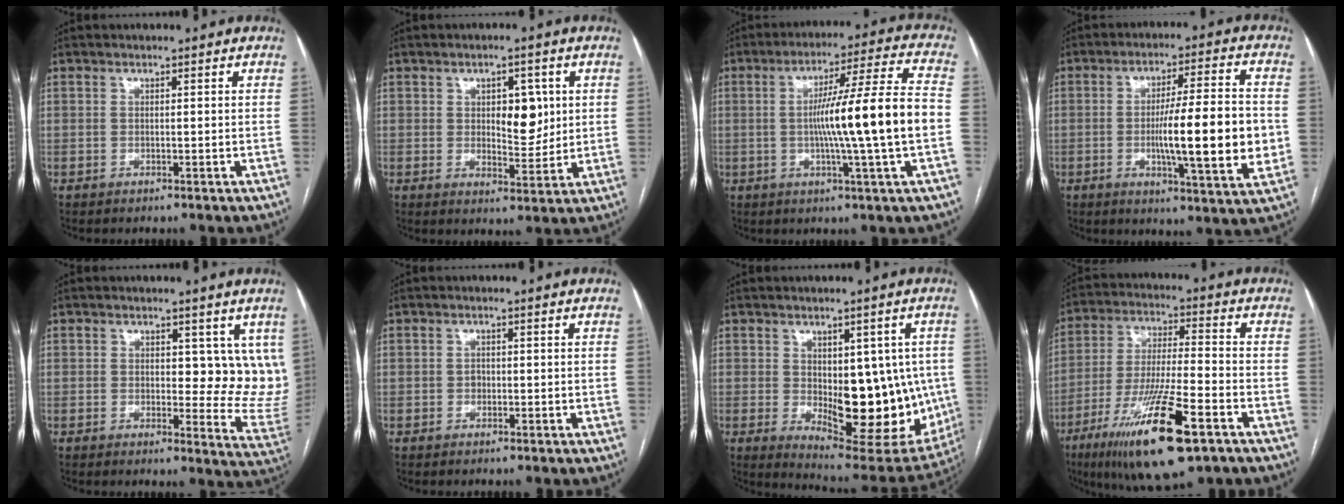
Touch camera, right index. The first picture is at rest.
{"total": 6.2, "force": [1.5, 3.0, 5.2], "torque": [-0.070, 0.001, 0.027]}
{"total": 15.2, "force": [-1.4, -1.5, 15.1], "torque": [-0.240, 0.005, -0.027]}
{"total": 15.0, "force": [-1.7, 1.2, 14.9], "torque": [-0.228, -0.004, -0.029]}
{"total": 8.6, "force": [3.7, 4.6, 6.3], "torque": [-0.058, -0.022, 0.043]}
{"total": 0.9, "force": [-0.2, 0.8, 0.4], "torque": [-0.004, 0.004, -0.004]}
{"total": 17.5, "force": [-1.2, 7.6, 15.8], "torque": [-0.193, -0.006, 0.010]}
{"total": 18.1, "force": [-9.7, 2.4, 15.1], "torque": [-0.289, -0.038, -0.167]}